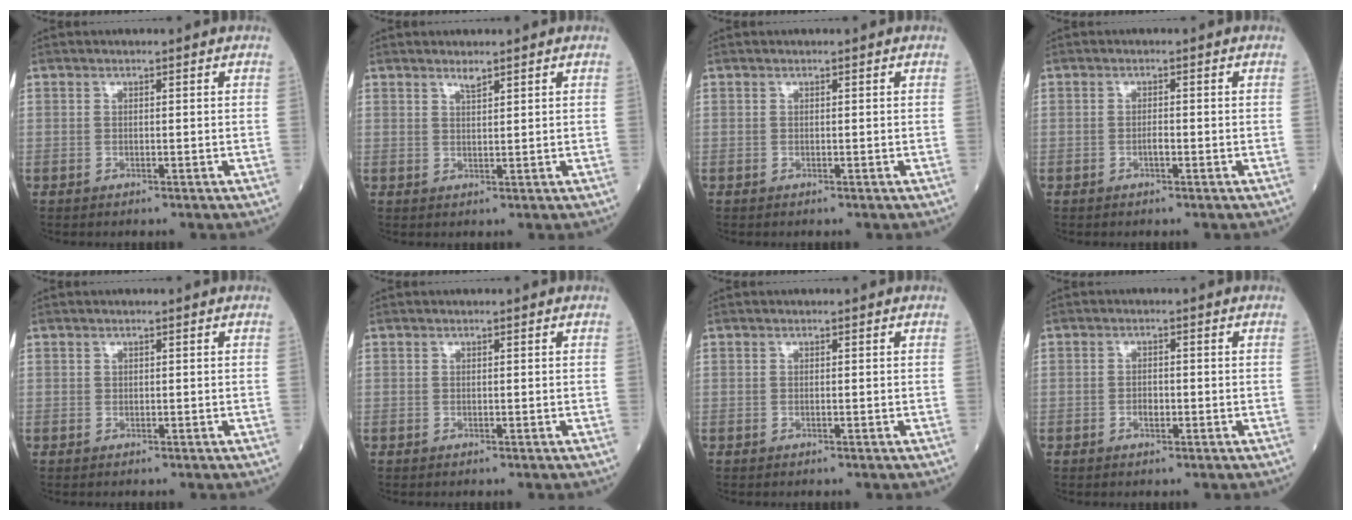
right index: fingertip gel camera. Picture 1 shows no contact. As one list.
[{"total": 1.4, "force": [1.2, 0.1, 0.7], "torque": [-0.015, -0.003, 0.023]}, {"total": 0.0}, {"total": 1.1, "force": [-0.5, 0.2, 0.9], "torque": [-0.017, 0.002, -0.011]}, {"total": 0.0}, {"total": 0.0}, {"total": 0.0}, {"total": 1.7, "force": [-0.7, 0.8, 1.3], "torque": [-0.022, 0.003, -0.012]}]